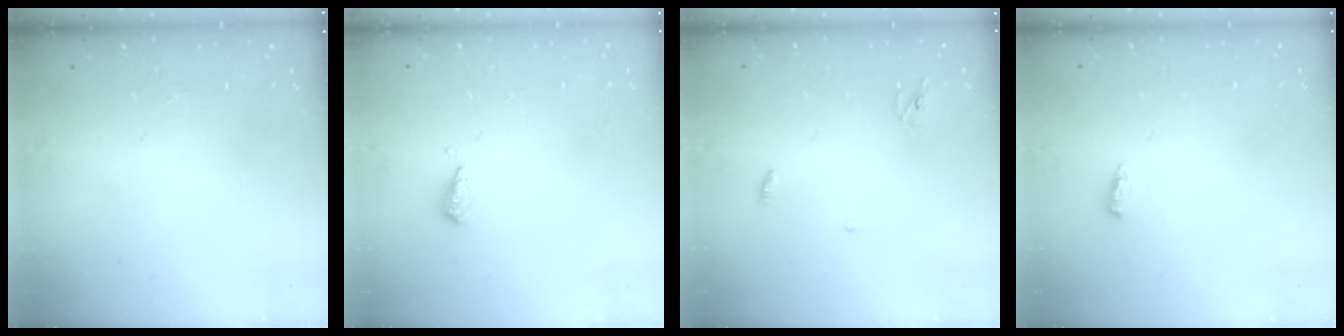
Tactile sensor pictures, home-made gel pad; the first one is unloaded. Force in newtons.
{"total": 3.0, "press": 3.0, "slide": 0.2}
{"total": 2.8, "press": 2.8, "slide": 0.2}
{"total": 2.7, "press": 2.5, "slide": 1.0}